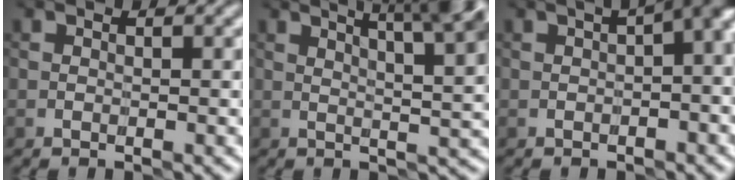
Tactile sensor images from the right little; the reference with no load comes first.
{"total": 7.9, "force": [3.6, 2.2, 6.6], "torque": [-0.059, 0.028, 0.038]}
{"total": 5.2, "force": [0.1, 2.2, 4.7], "torque": [-0.054, 0.017, 0.001]}